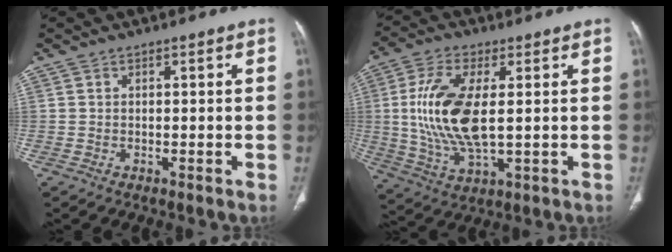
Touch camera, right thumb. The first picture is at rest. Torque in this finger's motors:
{"motor_torque": [2.52, 2.49, 1.92, -0.67, 0.61]}